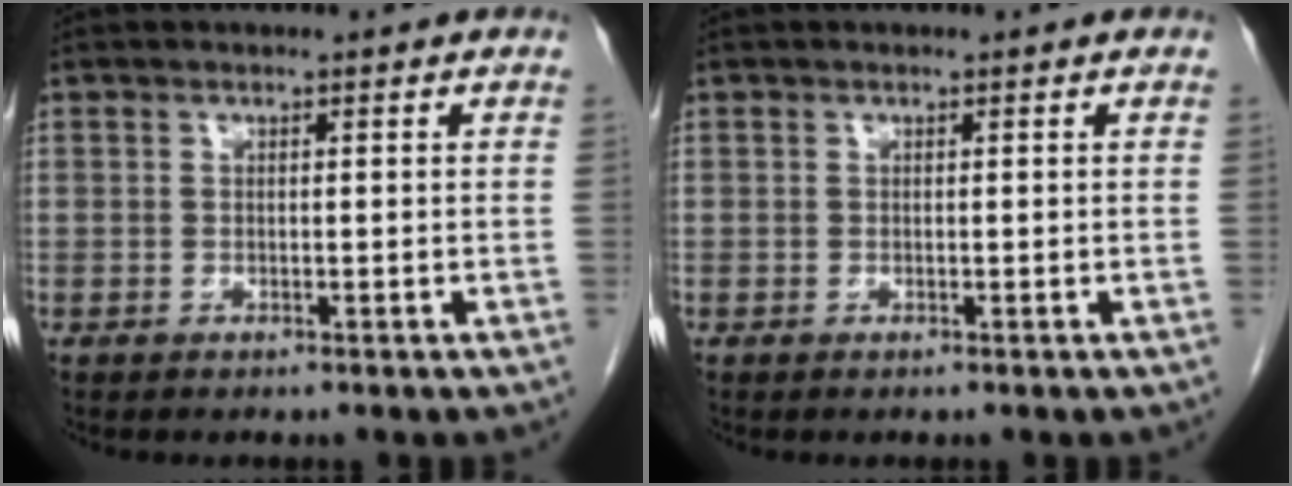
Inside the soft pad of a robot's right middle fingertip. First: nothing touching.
{"total": 0.0}